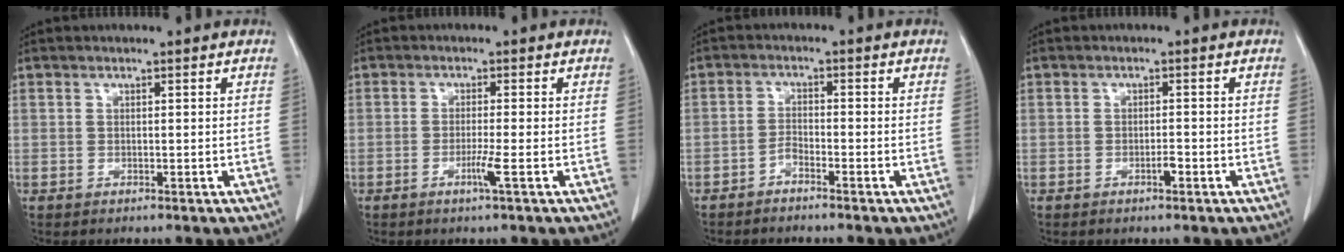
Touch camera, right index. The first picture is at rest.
{"total": 2.6, "force": [-1.1, -0.5, 2.3], "torque": [-0.048, -0.006, -0.022]}
{"total": 1.9, "force": [-1.7, 0.1, 0.9], "torque": [-0.017, 0.001, -0.036]}
{"total": 1.3, "force": [-0.7, 0.3, 1.1], "torque": [-0.021, 0.000, -0.012]}